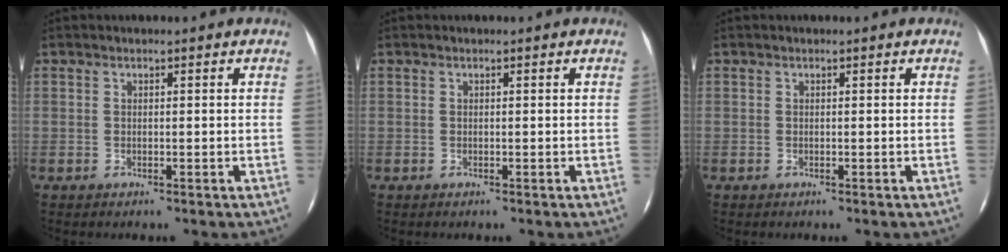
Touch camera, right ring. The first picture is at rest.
{"total": 0.0}
{"total": 0.0}